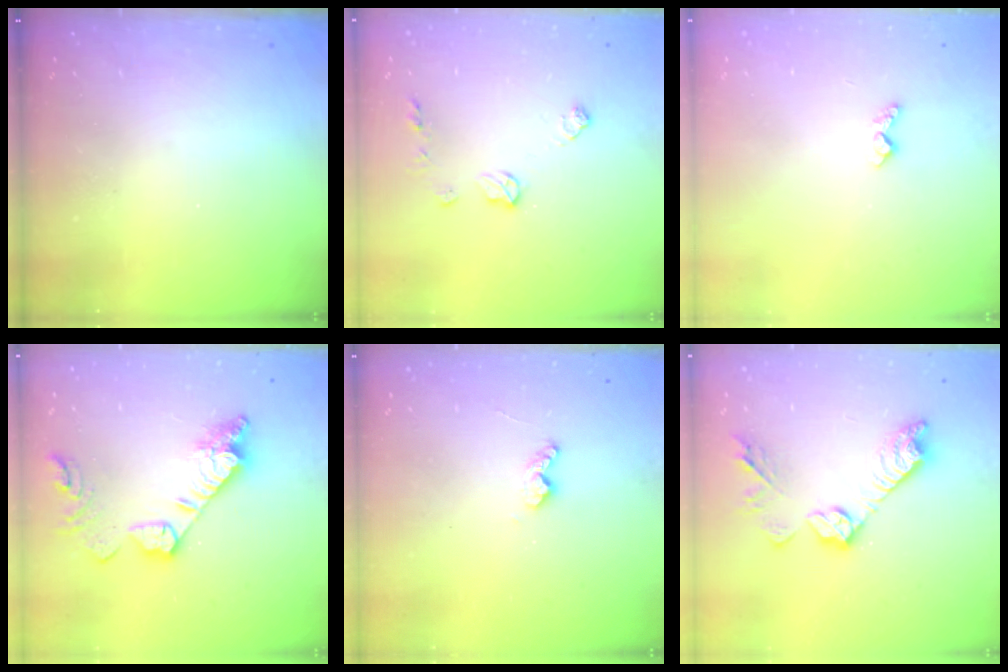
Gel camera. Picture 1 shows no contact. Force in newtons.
{"total": 7.0, "press": 7.0, "slide": 0.4}
{"total": 4.2, "press": 4.1, "slide": 0.6}
{"total": 15.8, "press": 15.7, "slide": 1.4}
{"total": 5.9, "press": 5.9, "slide": 0.5}
{"total": 13.3, "press": 13.3, "slide": 0.8}